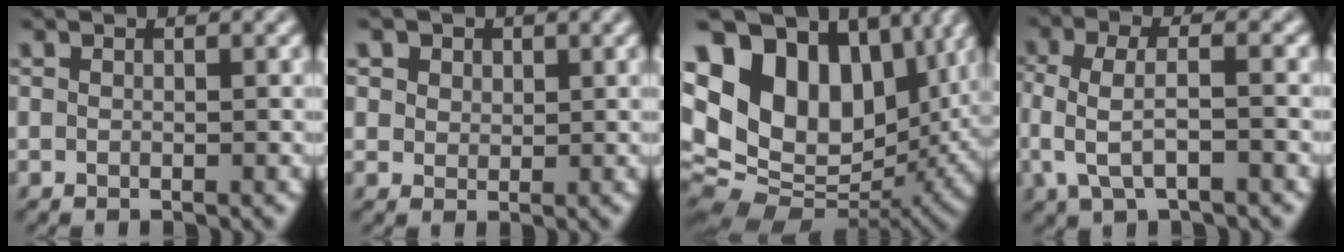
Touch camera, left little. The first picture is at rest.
{"total": 4.1, "force": [2.3, 2.9, 1.8], "torque": [-0.051, 0.003, 0.035]}
{"total": 18.1, "force": [5.8, 11.8, 12.5], "torque": [-0.238, 0.036, 0.110]}
{"total": 3.9, "force": [-0.8, 1.3, 3.6], "torque": [-0.085, -0.001, -0.016]}